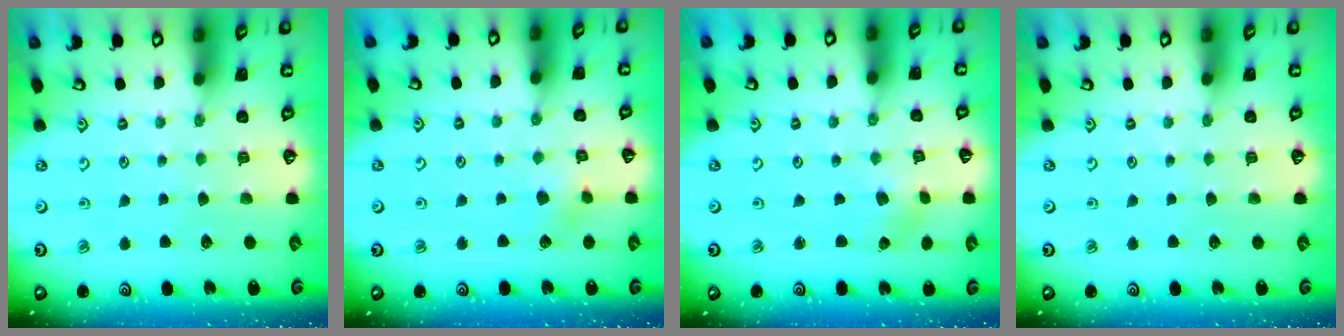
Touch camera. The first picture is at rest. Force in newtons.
{"total": 4.0, "press": 4.0, "slide": 0.4}
{"total": 2.9, "press": 2.9, "slide": 0.4}
{"total": 0.0}